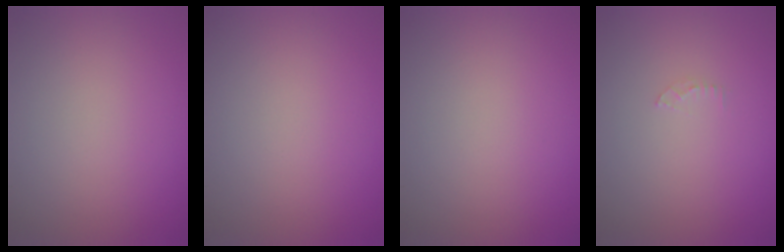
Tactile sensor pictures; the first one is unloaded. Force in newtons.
{"total": 0.0}
{"total": 0.0}
{"total": 0.7, "press": 0.7, "slide": 0.1}